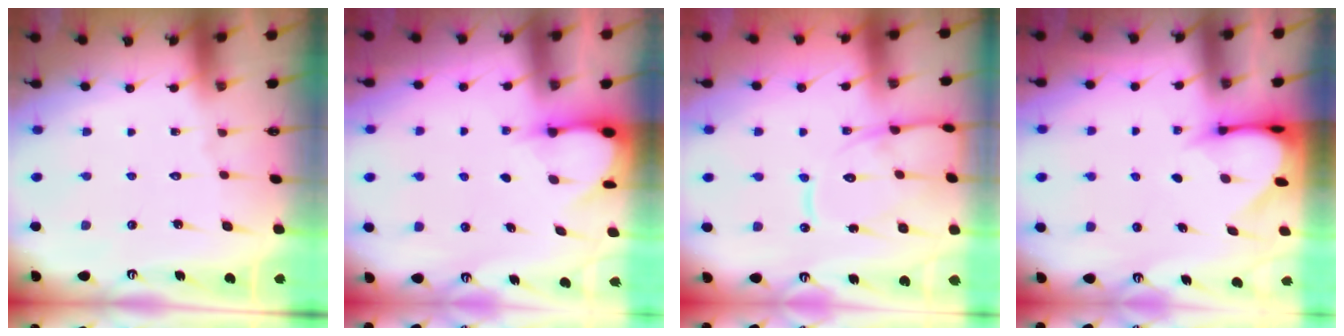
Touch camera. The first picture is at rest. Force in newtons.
{"total": 3.2, "press": 3.2, "slide": 0.4}
{"total": 12.4, "press": 12.4, "slide": 0.7}
{"total": 4.5, "press": 4.4, "slide": 0.5}